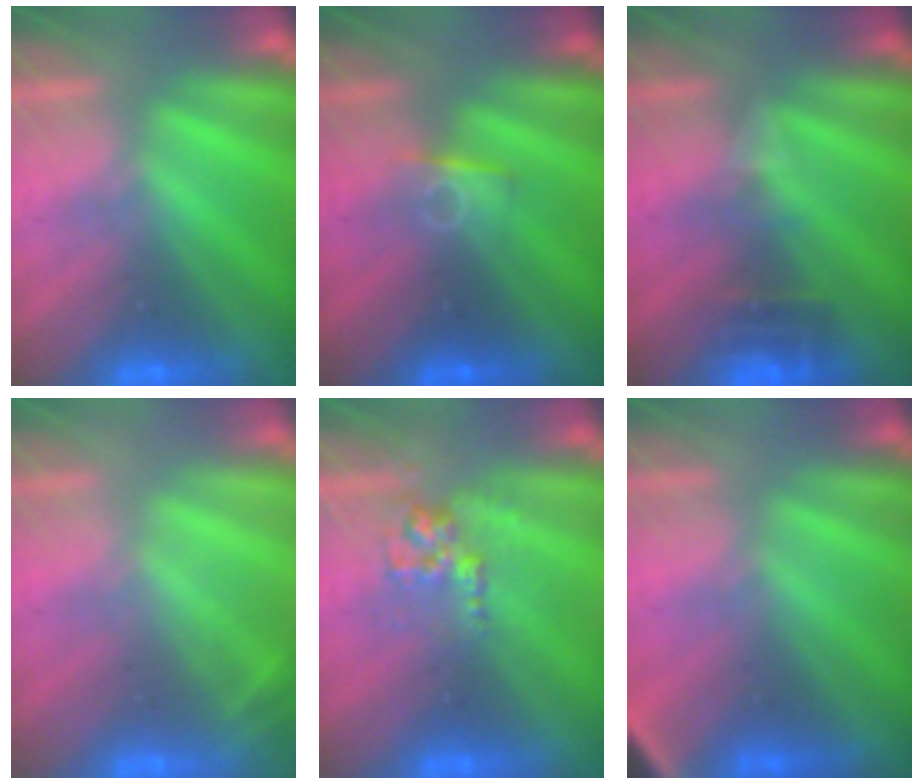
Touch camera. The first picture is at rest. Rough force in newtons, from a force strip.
{"total": 2.7}
{"total": 2.7}
{"total": 2.0}
{"total": 2.7}
{"total": 2.8}